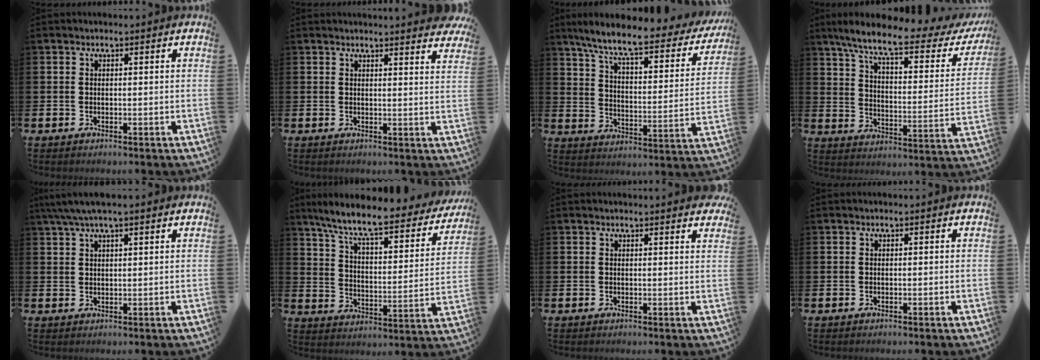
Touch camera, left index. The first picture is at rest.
{"total": 2.3, "force": [2.3, -0.3, -0.3], "torque": [0.022, -0.025, 0.037]}
{"total": 8.1, "force": [6.6, 1.4, 4.5], "torque": [-0.107, -0.044, 0.103]}
{"total": 8.7, "force": [6.7, 1.6, 5.3], "torque": [-0.120, -0.042, 0.104]}
{"total": 4.1, "force": [3.1, 0.7, 2.5], "torque": [-0.056, 0.000, 0.058]}
{"total": 8.9, "force": [7.6, 1.5, 4.4], "torque": [-0.110, -0.056, 0.122]}
{"total": 1.0, "force": [1.0, -0.1, -0.1], "torque": [0.014, -0.009, 0.016]}
{"total": 0.0}